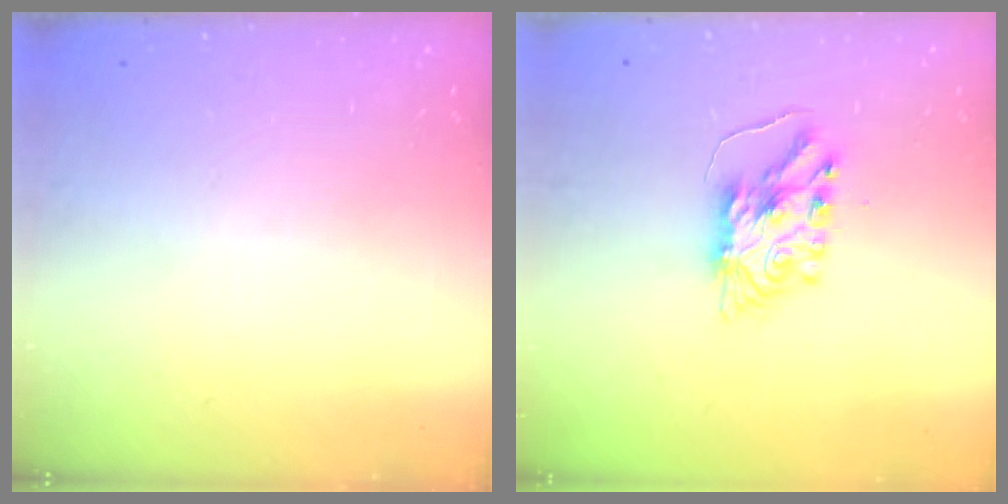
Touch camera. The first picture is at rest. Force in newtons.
{"total": 7.8, "press": 7.7, "slide": 0.6}